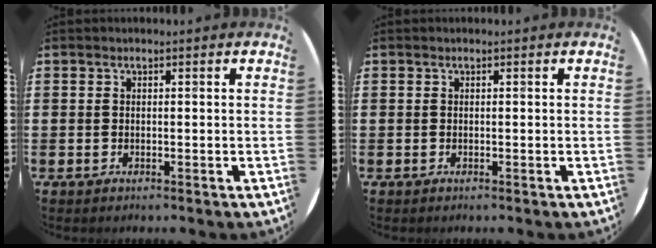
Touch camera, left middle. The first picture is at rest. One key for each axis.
{"total": 0.0}